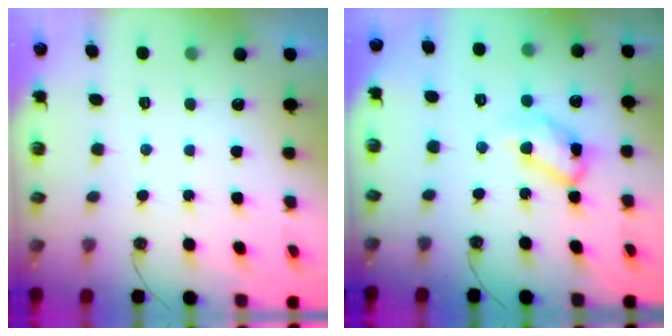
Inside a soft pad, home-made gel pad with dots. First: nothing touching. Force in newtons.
{"total": 12.7, "press": 12.7, "slide": 1.0}